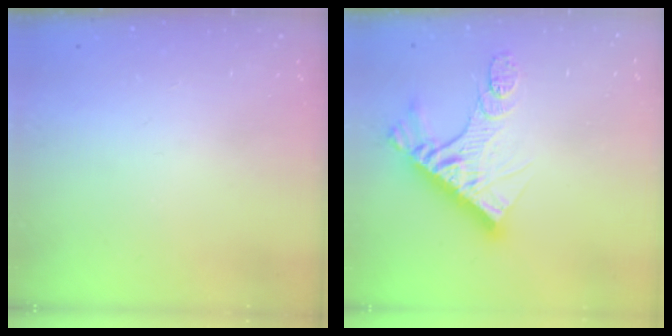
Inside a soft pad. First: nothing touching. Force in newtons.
{"total": 13.2, "press": 13.1, "slide": 1.2}